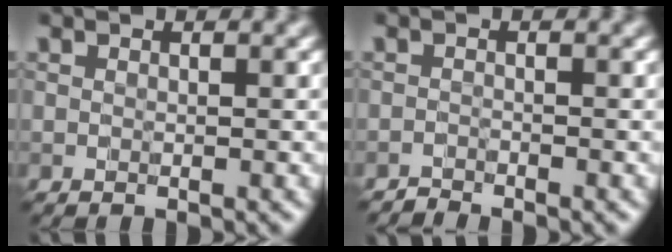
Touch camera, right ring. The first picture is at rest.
{"total": 0.9, "force": [-0.9, -0.1, -0.3], "torque": [0.011, 0.001, -0.019]}